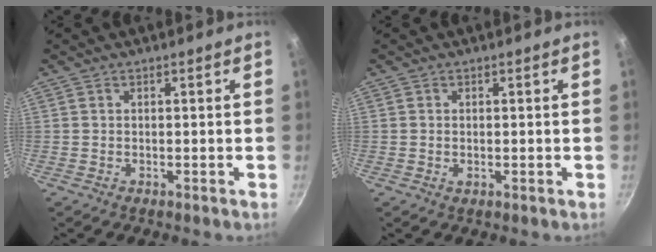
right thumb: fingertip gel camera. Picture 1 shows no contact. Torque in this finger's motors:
{"motor_torque": [-0.22, -0.09, 0.02, 0.19, -0.01]}